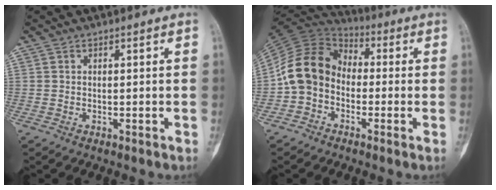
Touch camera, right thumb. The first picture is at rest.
{"total": 12.1, "force": [-2.1, 9.7, 6.9], "torque": [-0.119, 0.046, -0.055]}